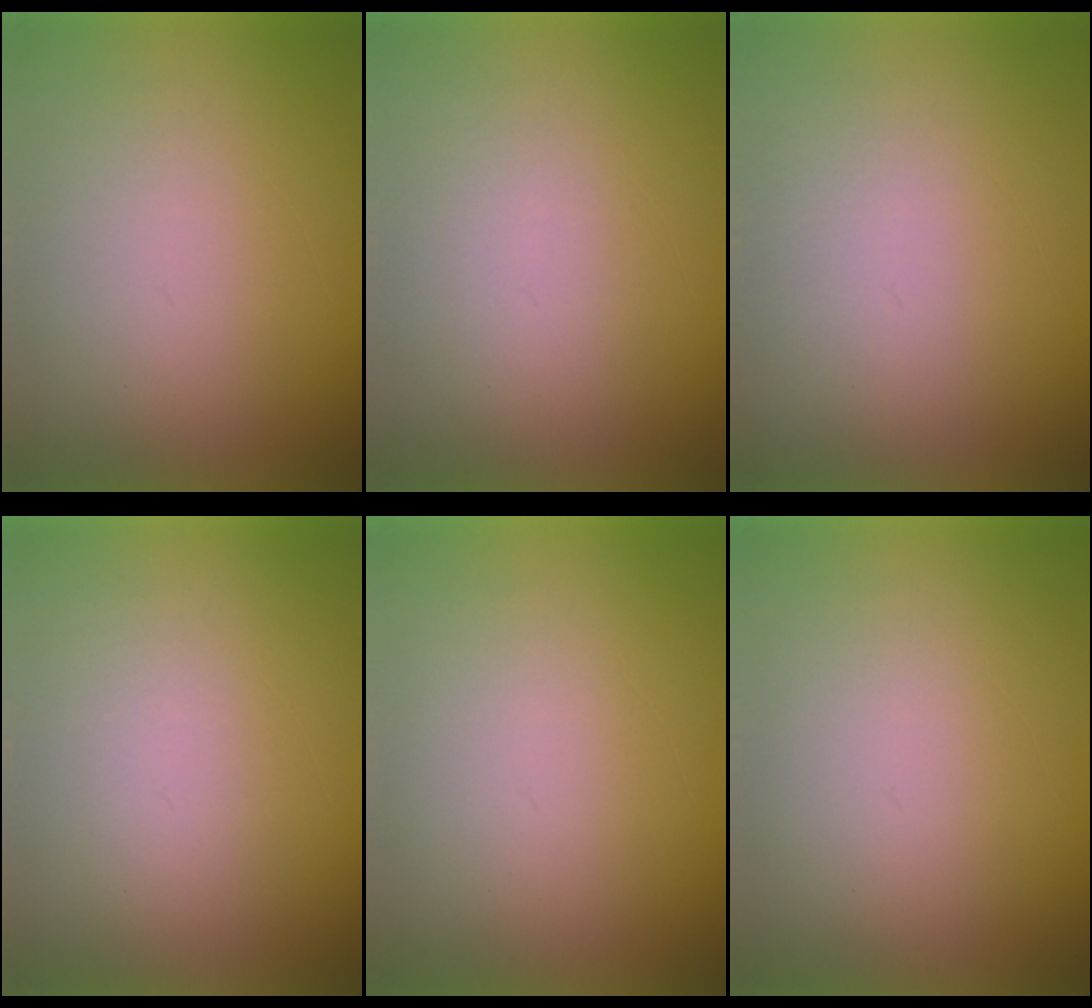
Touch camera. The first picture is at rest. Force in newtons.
{"total": 1.4}
{"total": 2.0}
{"total": 1.4}
{"total": 0.0}
{"total": 0.0}